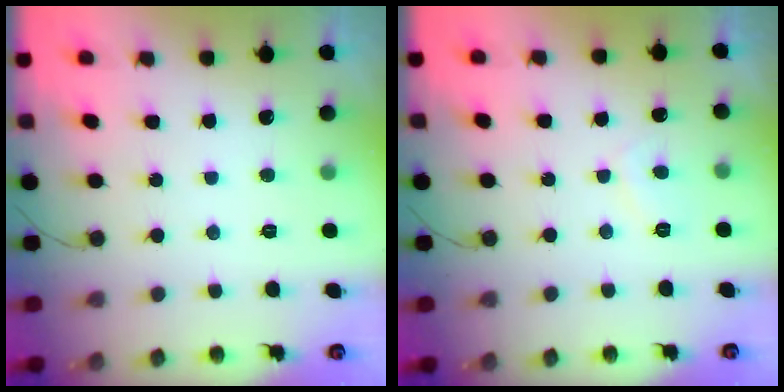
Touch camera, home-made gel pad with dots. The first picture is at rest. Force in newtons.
{"total": 2.2, "press": 2.0, "slide": 0.8}